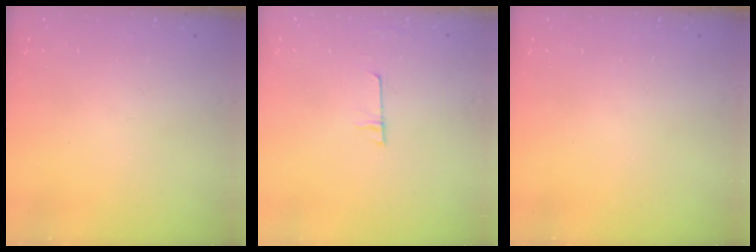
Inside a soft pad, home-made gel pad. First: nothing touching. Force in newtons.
{"total": 4.4, "press": 4.4, "slide": 0.5}
{"total": 0.0}